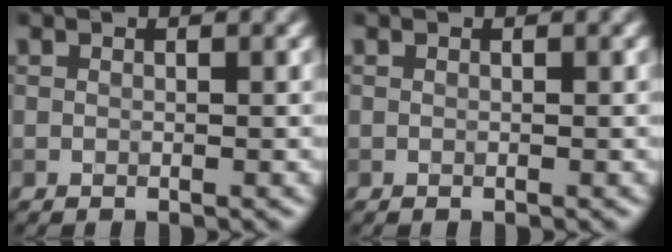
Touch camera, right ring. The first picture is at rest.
{"total": 0.0}